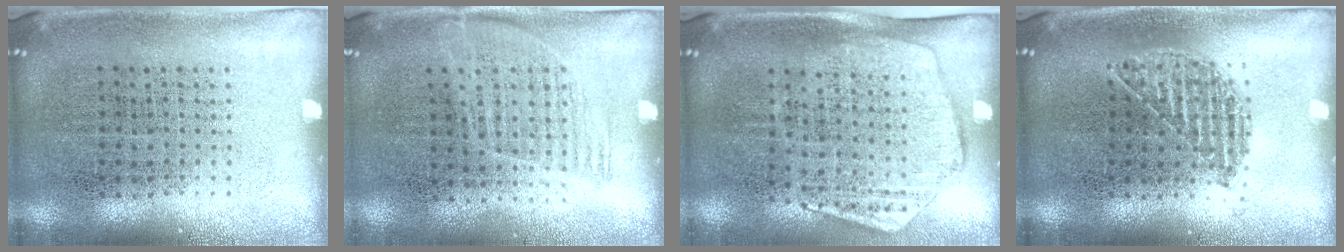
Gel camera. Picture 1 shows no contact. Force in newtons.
{"total": 1.1, "press": 0.9, "slide": 0.6}
{"total": 1.8, "press": 1.5, "slide": 1.0}
{"total": 1.1, "press": 1.0, "slide": 0.5}